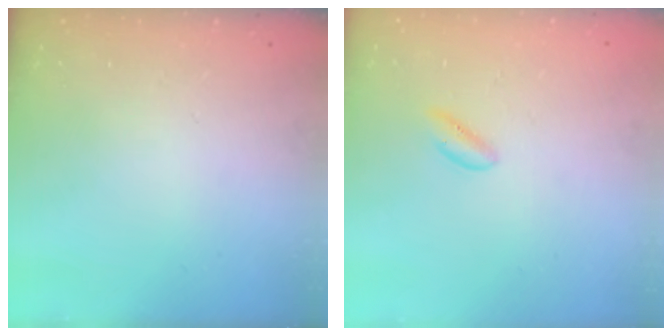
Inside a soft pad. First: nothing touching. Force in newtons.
{"total": 0.5, "press": 0.4, "slide": 0.4}